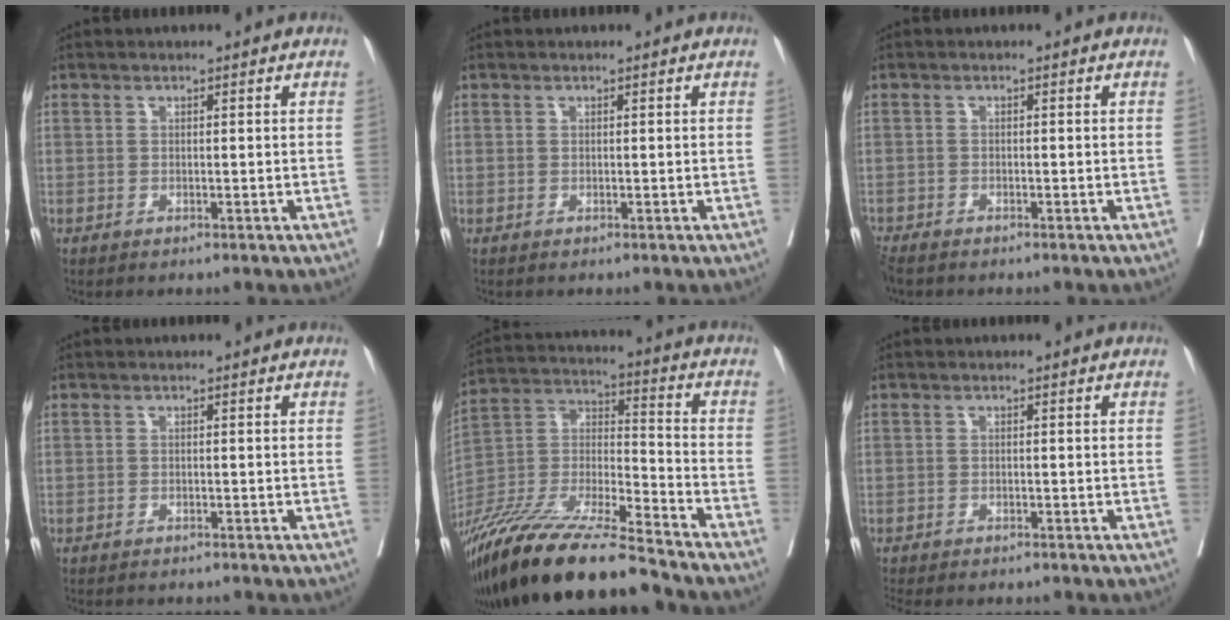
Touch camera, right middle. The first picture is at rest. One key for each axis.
{"total": 0.0}
{"total": 3.1, "fx": -2.8, "fy": 0.7, "fz": 1.1, "tx": -0.025, "ty": -0.011, "tz": -0.054}
{"total": 5.5, "fx": -5.0, "fy": 1.1, "fz": 2.0, "tx": -0.023, "ty": -0.004, "tz": -0.067}
{"total": 22.8, "fx": -18.7, "fy": 2.0, "fz": 12.9, "tx": -0.268, "ty": -0.039, "tz": -0.348}
{"total": 8.7, "fx": -7.8, "fy": 1.9, "fz": 3.5, "tx": -0.050, "ty": -0.009, "tz": -0.105}